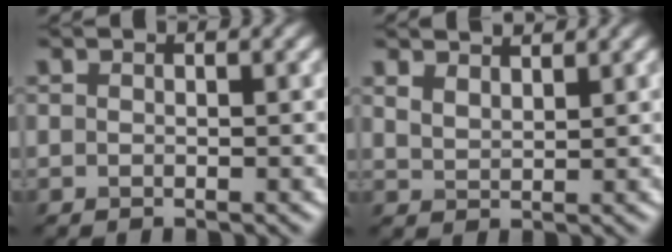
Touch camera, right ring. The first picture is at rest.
{"total": 2.9, "force": [2.5, 0.8, 1.0], "torque": [-0.017, 0.003, 0.039]}